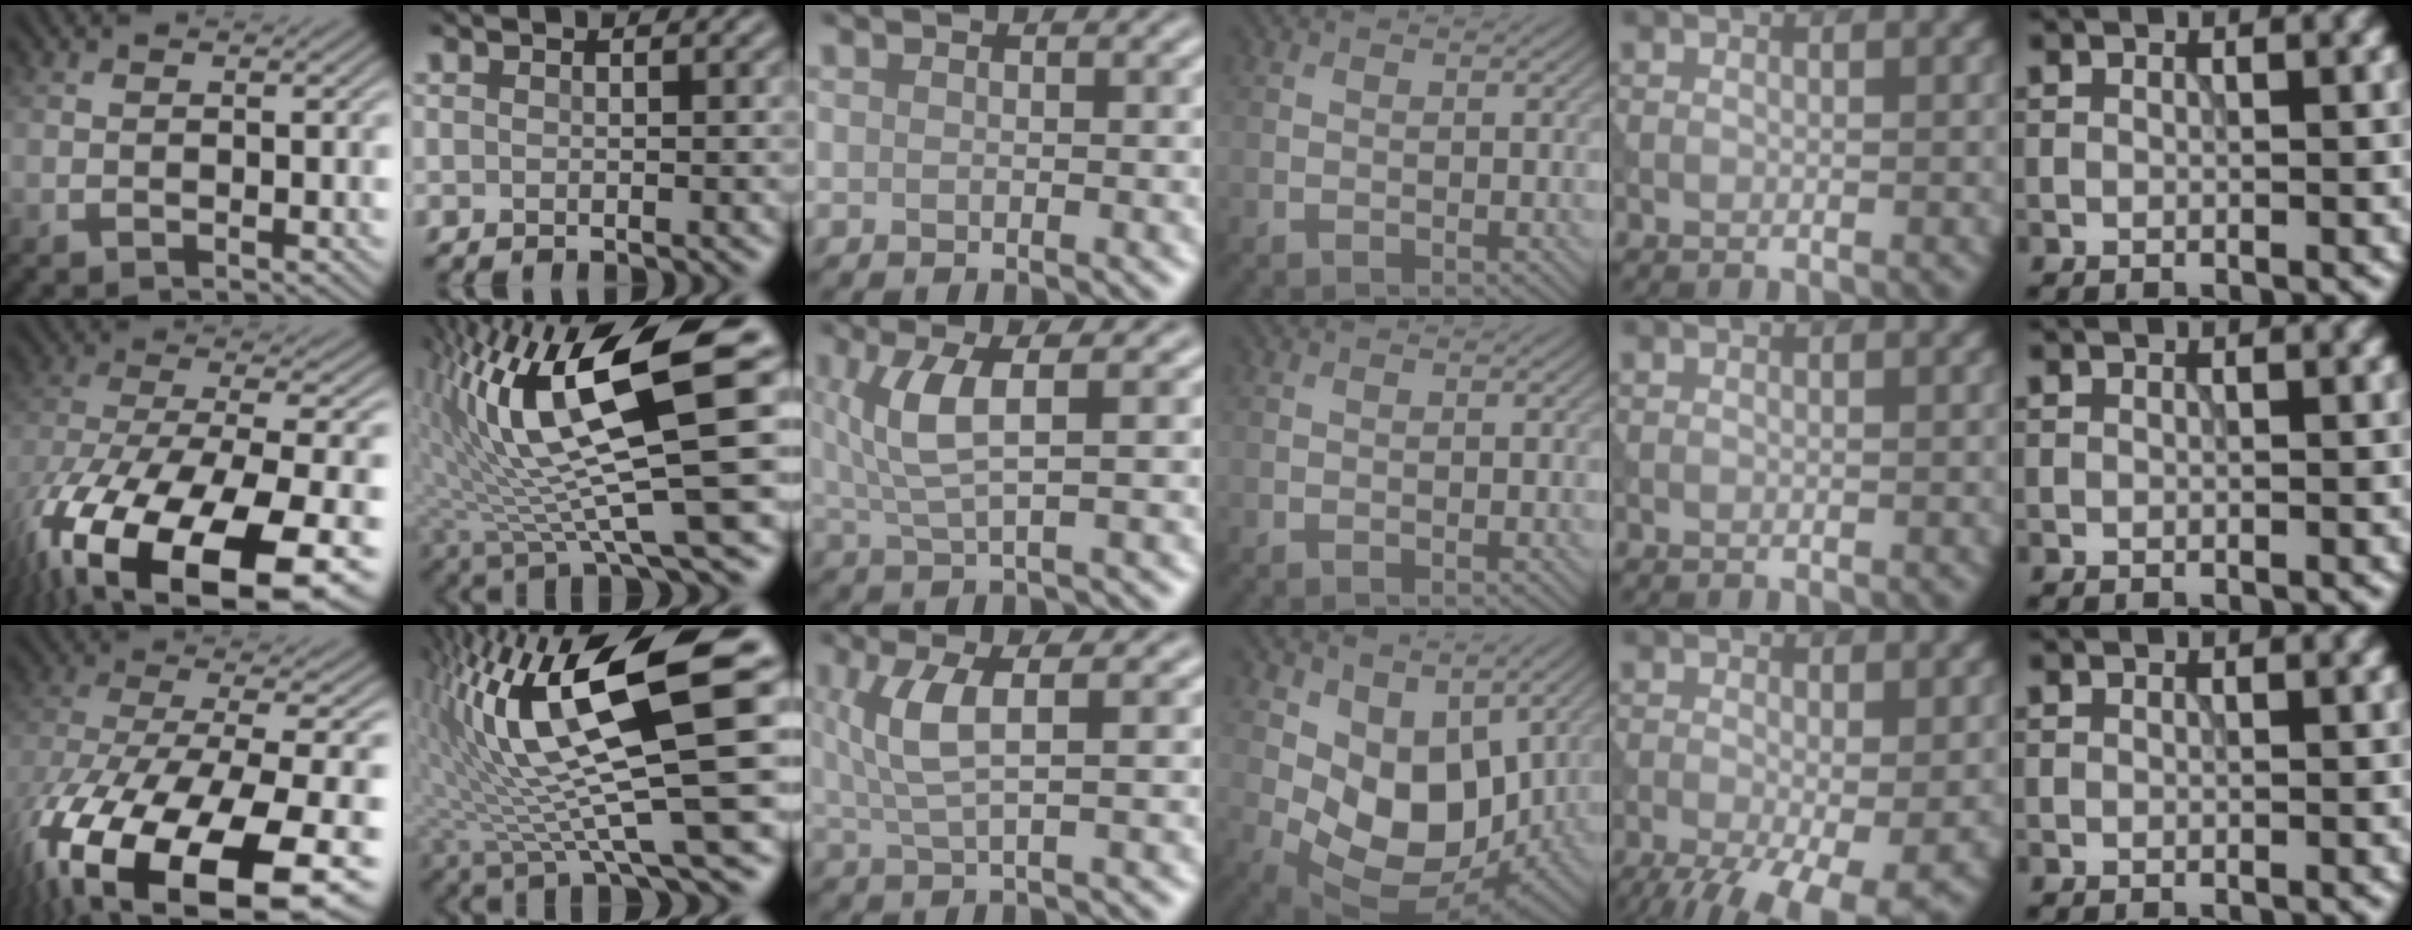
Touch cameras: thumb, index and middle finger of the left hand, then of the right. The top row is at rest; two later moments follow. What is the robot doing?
{"motion": "extract", "object": "tissue"}